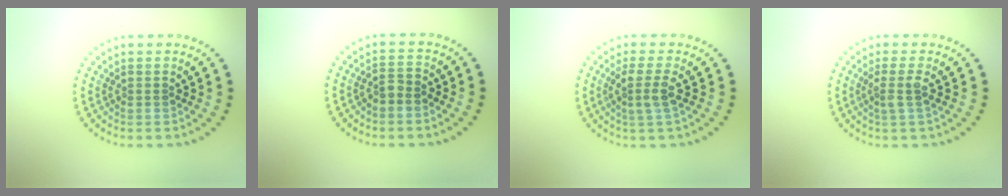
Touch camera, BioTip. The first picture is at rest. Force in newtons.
{"total": 1.5, "press": 1.3, "slide": 0.7}
{"total": 2.2, "press": 1.9, "slide": 1.2}
{"total": 1.8, "press": 1.3, "slide": 1.3}